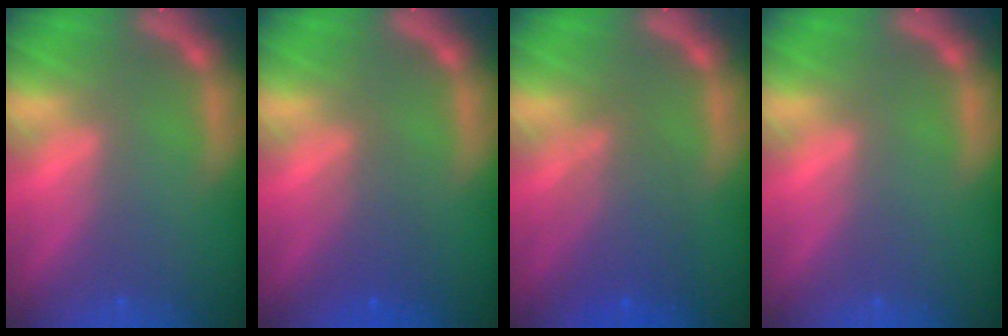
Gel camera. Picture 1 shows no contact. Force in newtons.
{"total": 2.5}
{"total": 4.6}
{"total": 0.0}